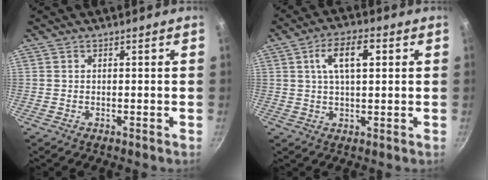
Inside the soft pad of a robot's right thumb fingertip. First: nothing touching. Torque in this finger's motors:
{"motor_torque": [-0.03, 2.13, 0.42, -0.46, 0.13]}